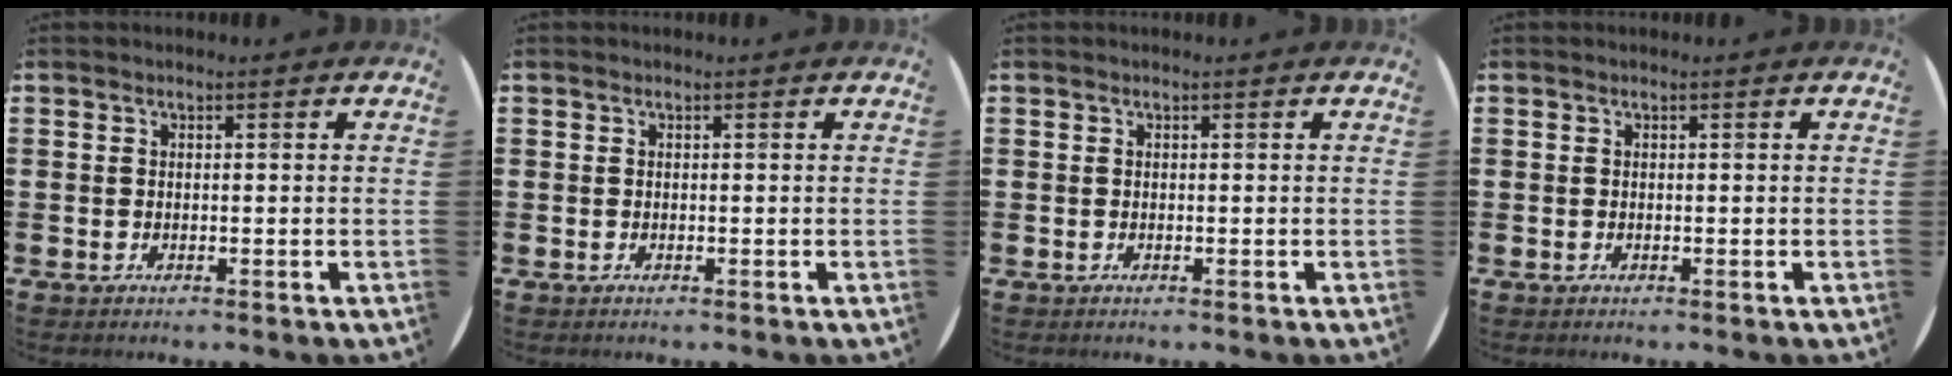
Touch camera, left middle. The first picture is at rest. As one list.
[{"total": 0.0}, {"total": 0.0}, {"total": 0.0}]